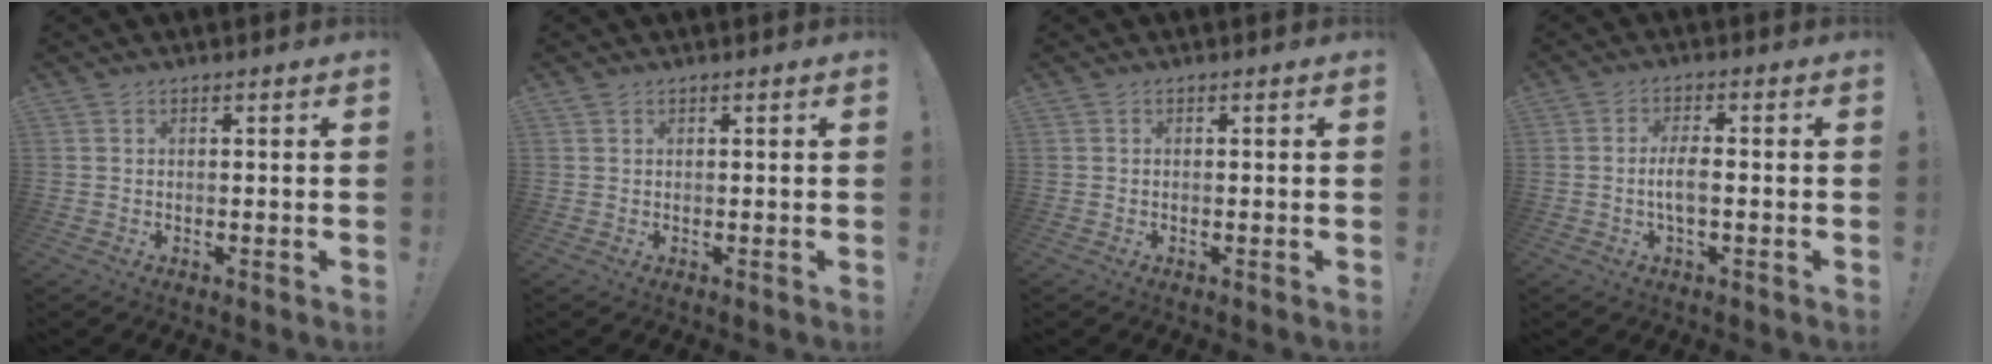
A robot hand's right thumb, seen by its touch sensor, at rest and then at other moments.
{"total": 0.5, "force": [0.4, 0.3, 0.1], "torque": [0.001, -0.001, 0.007]}
{"total": 0.0}
{"total": 5.0, "force": [-1.1, 1.2, 4.8], "torque": [-0.105, -0.003, -0.024]}